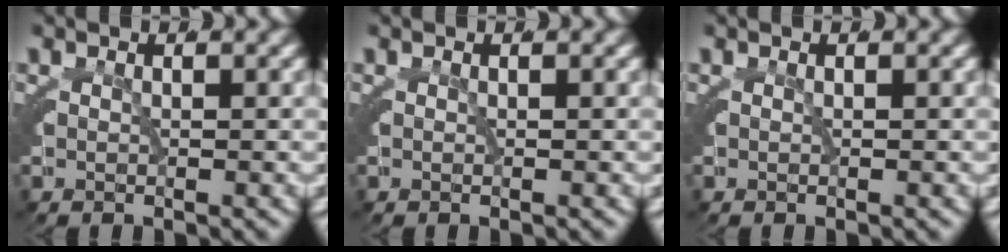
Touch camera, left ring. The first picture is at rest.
{"total": 0.0}
{"total": 0.0}